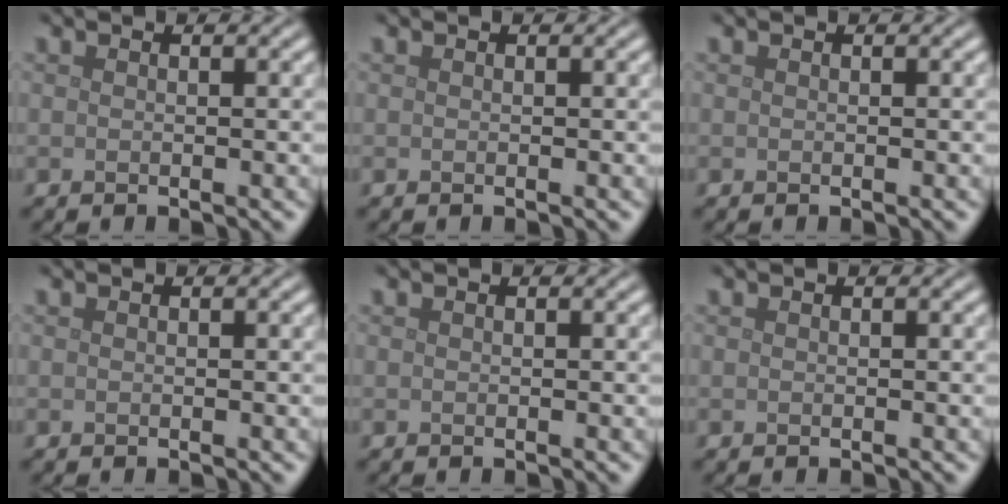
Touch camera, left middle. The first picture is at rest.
{"total": 0.0}
{"total": 0.0}
{"total": 0.0}
{"total": 0.0}
{"total": 0.0}